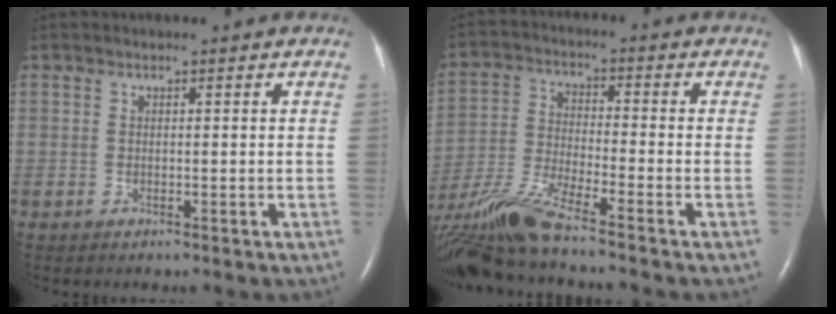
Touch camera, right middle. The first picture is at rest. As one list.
[{"total": 12.8, "force": [-10.8, -0.6, 6.9], "torque": [-0.152, -0.020, -0.208]}]